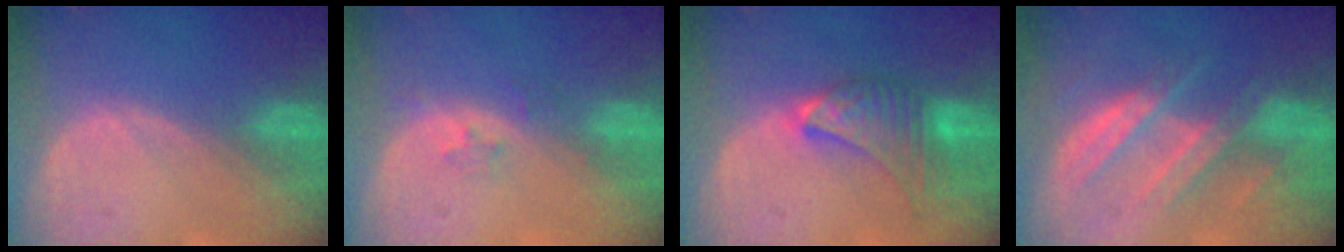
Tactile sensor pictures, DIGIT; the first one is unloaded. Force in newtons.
{"total": 2.1, "press": 1.8, "slide": 1.2}
{"total": 7.0, "press": 7.0, "slide": 0.6}
{"total": 8.3, "press": 7.6, "slide": 3.3}